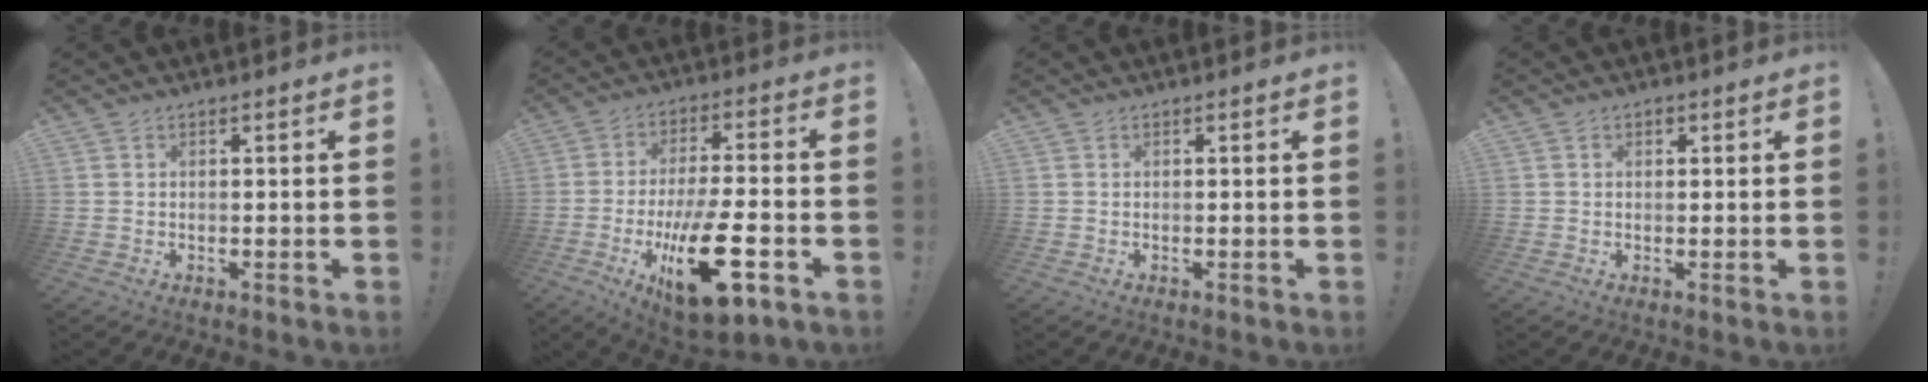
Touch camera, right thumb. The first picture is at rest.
{"total": 21.0, "force": [-7.7, 7.1, 18.2], "torque": [-0.299, 0.030, -0.110]}
{"total": 0.0}
{"total": 0.9, "force": [0.2, 0.7, 0.5], "torque": [-0.009, 0.003, 0.004]}